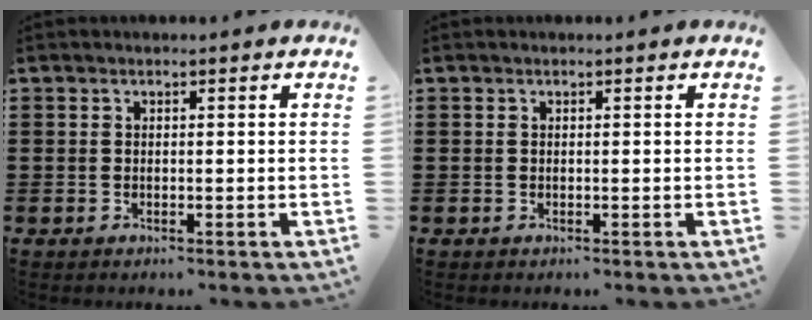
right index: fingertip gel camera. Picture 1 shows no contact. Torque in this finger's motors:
{"motor_torque": [0.13, -0.04, 0.06, 0.01]}